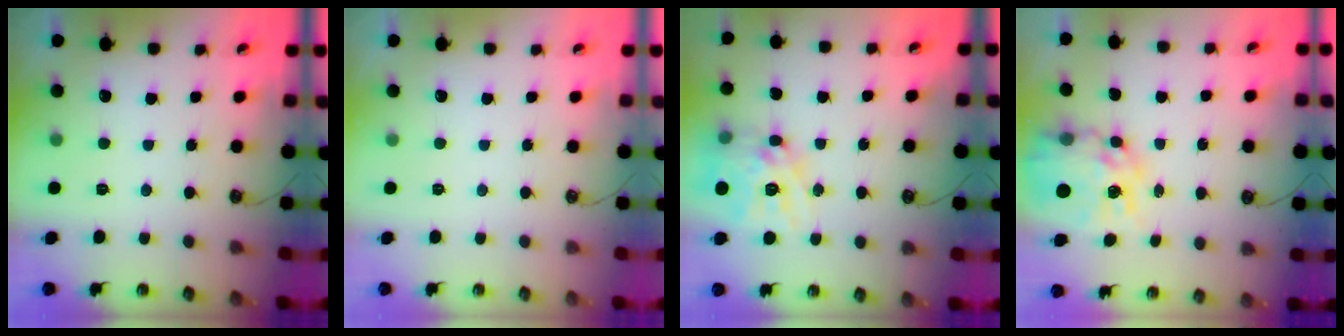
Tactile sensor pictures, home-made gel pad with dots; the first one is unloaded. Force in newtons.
{"total": 0.0}
{"total": 16.7, "press": 16.6, "slide": 1.5}
{"total": 14.4, "press": 14.3, "slide": 1.2}